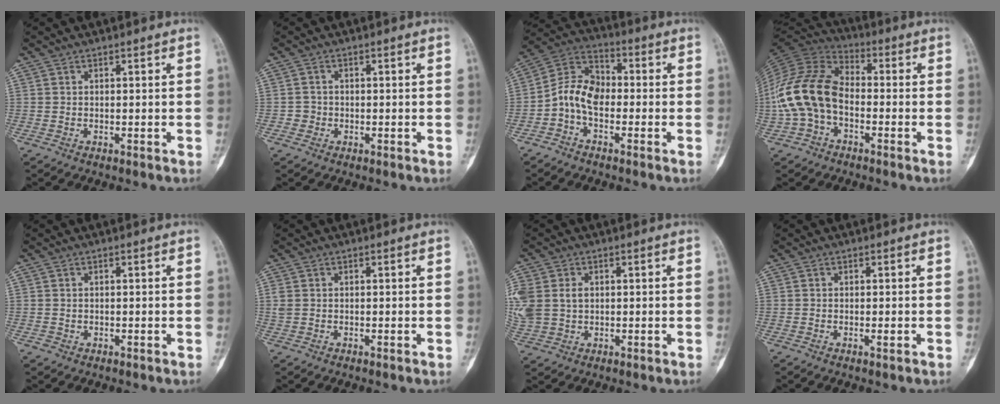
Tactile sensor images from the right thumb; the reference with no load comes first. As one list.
[{"total": 1.7, "force": [-0.5, 1.6, 0.1], "torque": [0.007, 0.008, -0.014]}, {"total": 8.9, "force": [-2.2, 5.8, 6.3], "torque": [-0.111, 0.036, -0.056]}, {"total": 15.6, "force": [-2.8, 10.4, 11.3], "torque": [-0.228, 0.040, -0.060]}, {"total": 0.6, "force": [-0.2, 0.6, 0.0], "torque": [0.005, 0.003, -0.004]}, {"total": 1.2, "force": [-0.1, 0.9, 0.7], "torque": [-0.026, 0.003, -0.004]}, {"total": 12.0, "force": [1.3, 9.7, 7.1], "torque": [-0.203, 0.018, 0.038]}, {"total": 0.7, "force": [-0.2, 0.2, 0.7], "torque": [-0.012, -0.001, -0.002]}]